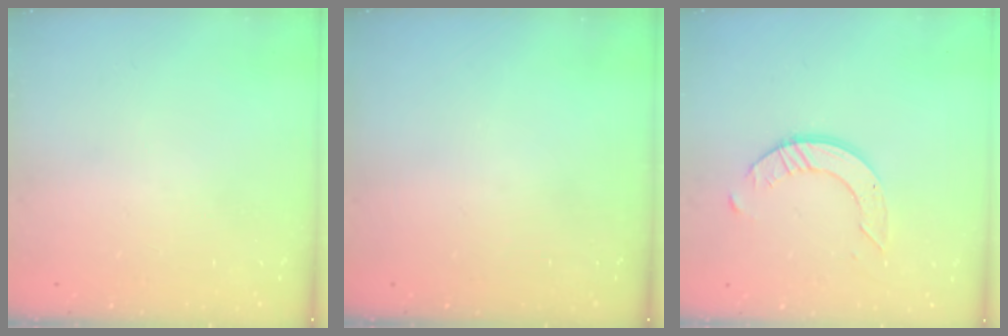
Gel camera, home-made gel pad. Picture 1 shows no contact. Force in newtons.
{"total": 0.0}
{"total": 6.5, "press": 6.5, "slide": 0.6}